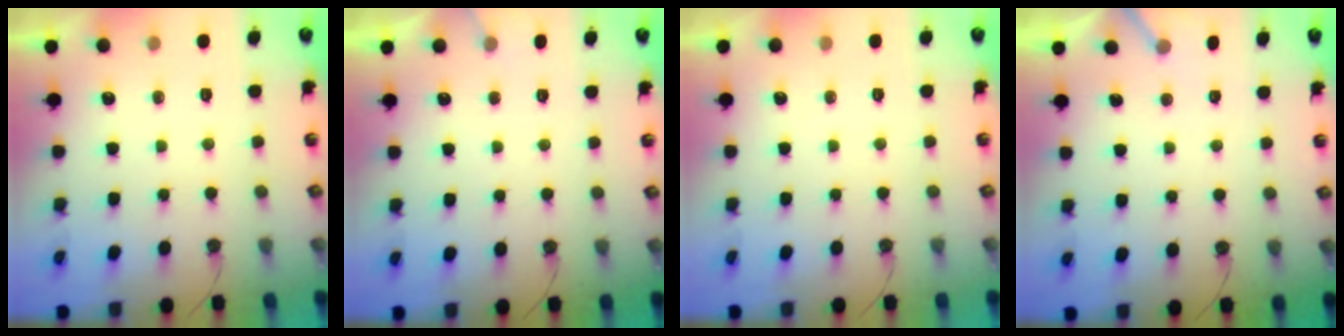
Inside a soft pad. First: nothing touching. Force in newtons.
{"total": 5.8, "press": 5.8, "slide": 0.4}
{"total": 0.0}
{"total": 2.9, "press": 2.9, "slide": 0.2}